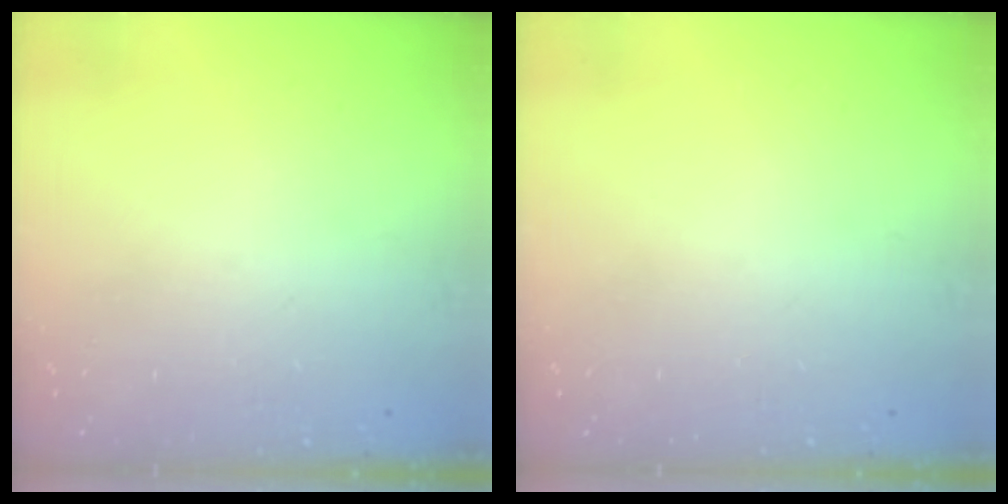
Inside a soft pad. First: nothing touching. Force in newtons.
{"total": 0.0}